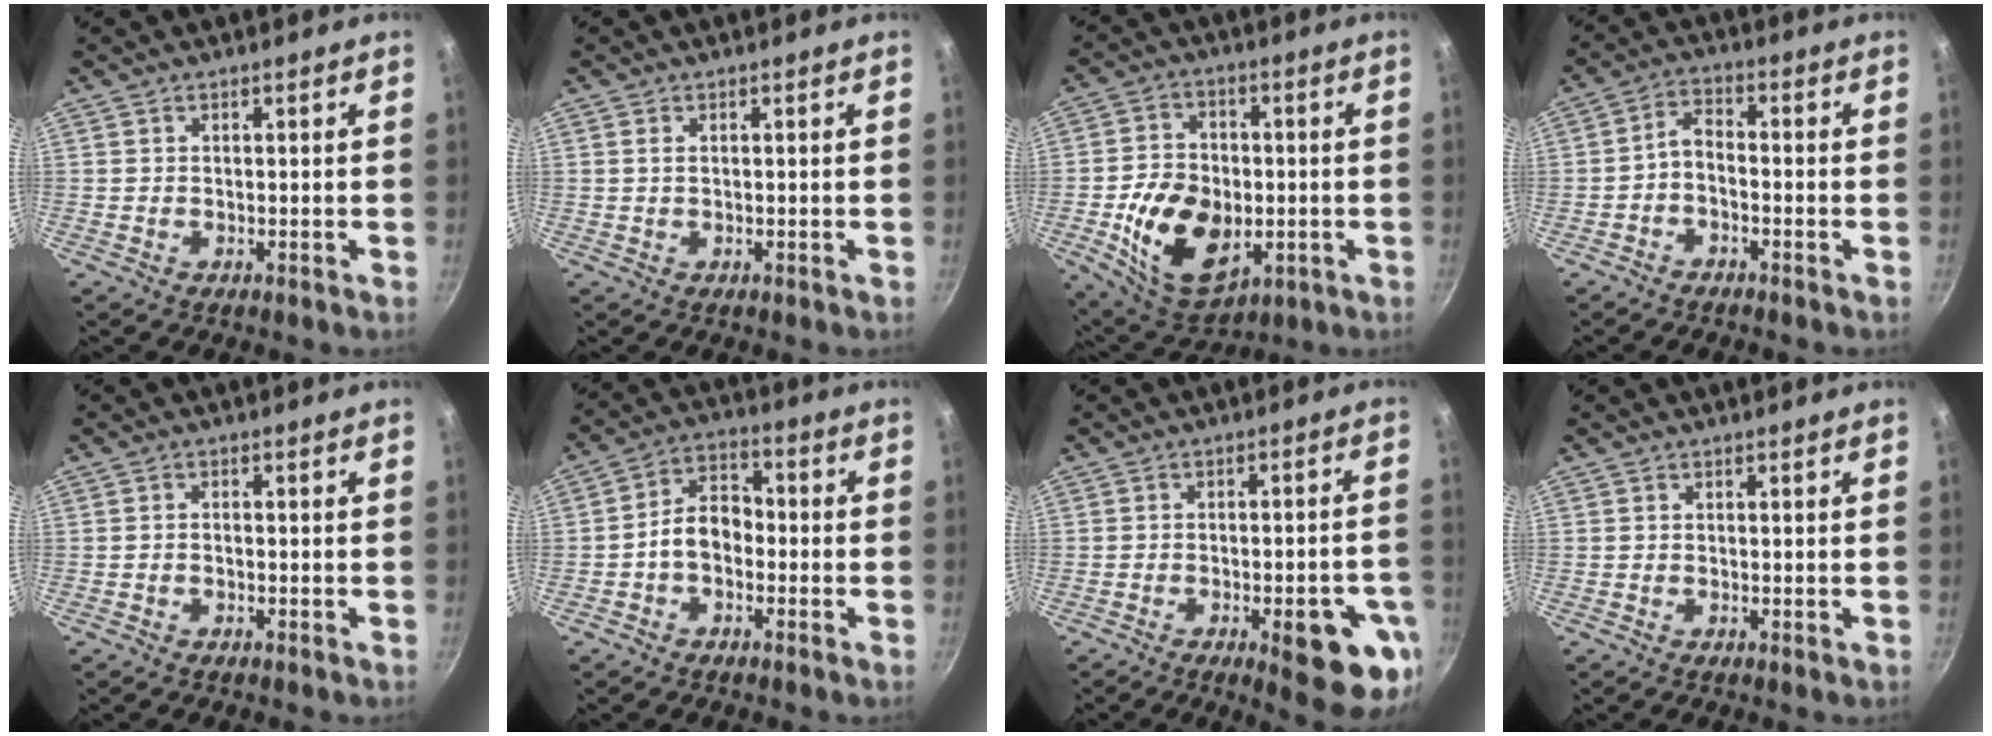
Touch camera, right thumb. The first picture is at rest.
{"total": 1.0, "force": [0.3, 0.5, 0.8], "torque": [-0.015, 0.001, 0.003]}
{"total": 16.9, "force": [-3.2, 11.5, 12.0], "torque": [-0.188, 0.006, -0.039]}
{"total": 3.9, "force": [-2.1, 2.0, 2.6], "torque": [-0.052, 0.033, -0.043]}
{"total": 1.1, "force": [-0.6, 0.6, 0.7], "torque": [-0.014, 0.009, -0.012]}
{"total": 7.6, "force": [-1.8, 5.3, 5.1], "torque": [-0.058, 0.036, -0.045]}
{"total": 13.6, "force": [-5.3, 4.1, 11.8], "torque": [-0.123, 0.019, -0.064]}
{"total": 0.0}